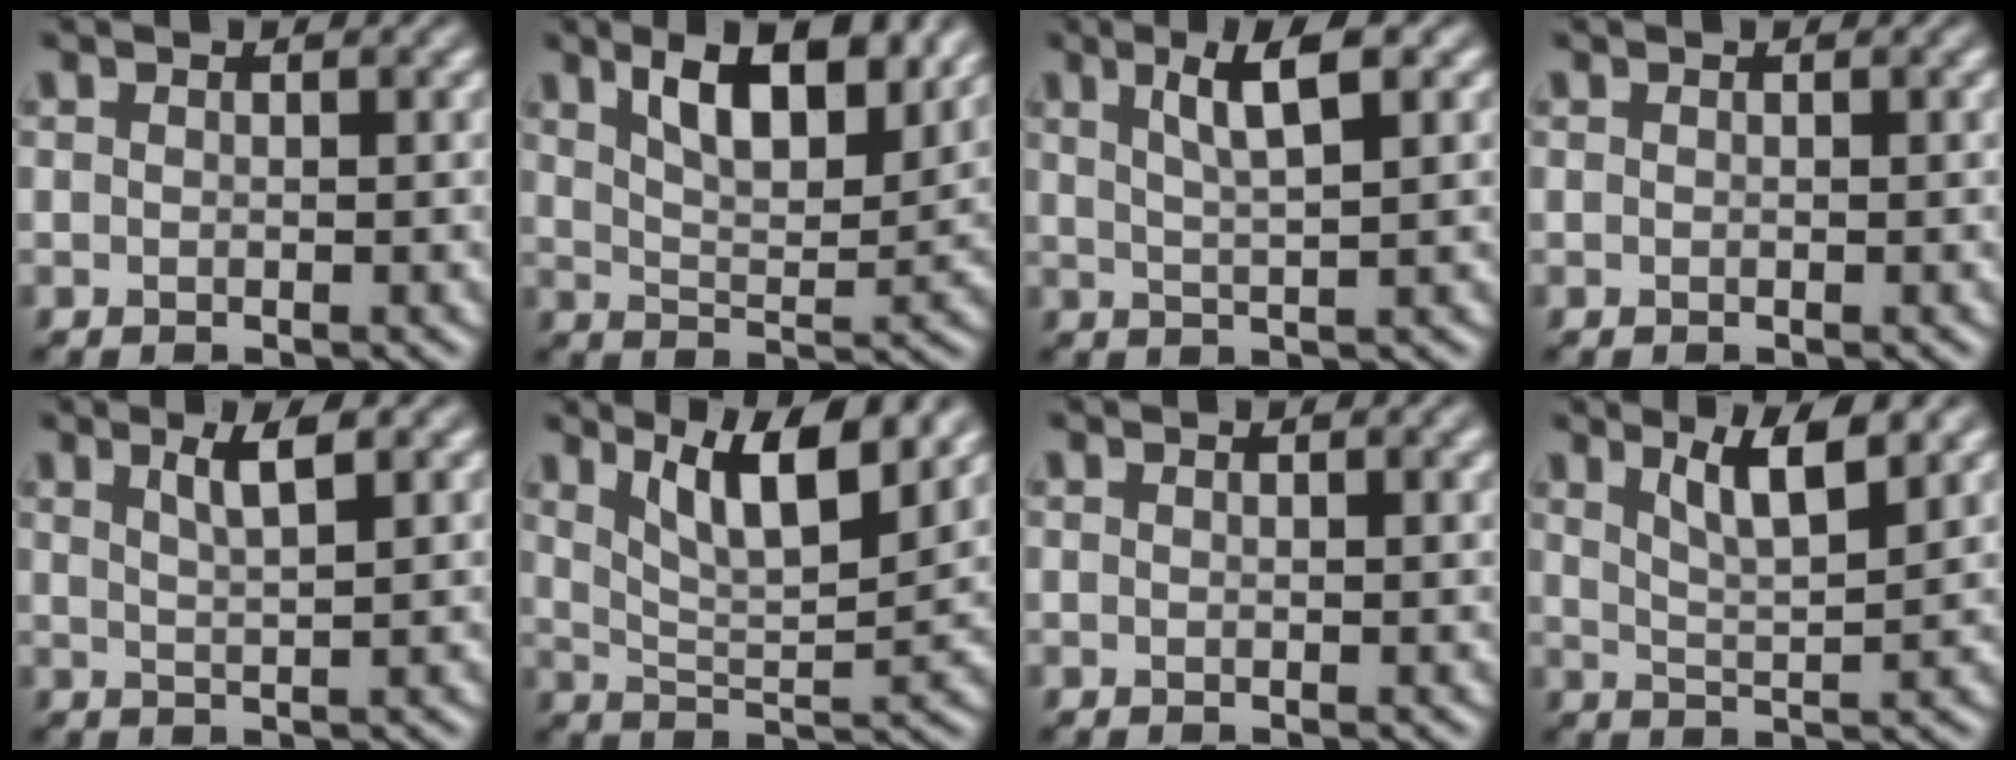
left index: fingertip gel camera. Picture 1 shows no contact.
{"total": 7.7, "force": [4.6, 2.8, 5.5], "torque": [-0.090, 0.006, 0.075]}
{"total": 4.2, "force": [1.9, 0.8, 3.7], "torque": [-0.058, 0.004, 0.033]}
{"total": 0.0}
{"total": 2.8, "force": [1.5, 0.6, 2.3], "torque": [-0.029, 0.004, 0.024]}
{"total": 7.5, "force": [4.6, 2.0, 5.6], "torque": [-0.088, 0.004, 0.077]}
{"total": 0.9, "force": [0.6, 0.2, 0.6], "torque": [-0.004, 0.005, 0.008]}
{"total": 4.5, "force": [2.8, 0.9, 3.5], "torque": [-0.052, 0.002, 0.046]}